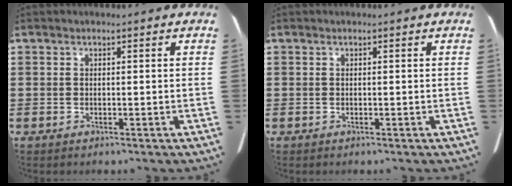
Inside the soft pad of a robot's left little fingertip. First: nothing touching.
{"total": 0.0}